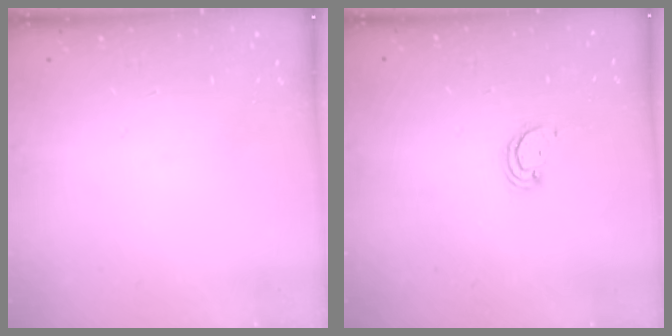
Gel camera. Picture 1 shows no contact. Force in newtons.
{"total": 2.1, "press": 2.1, "slide": 0.2}